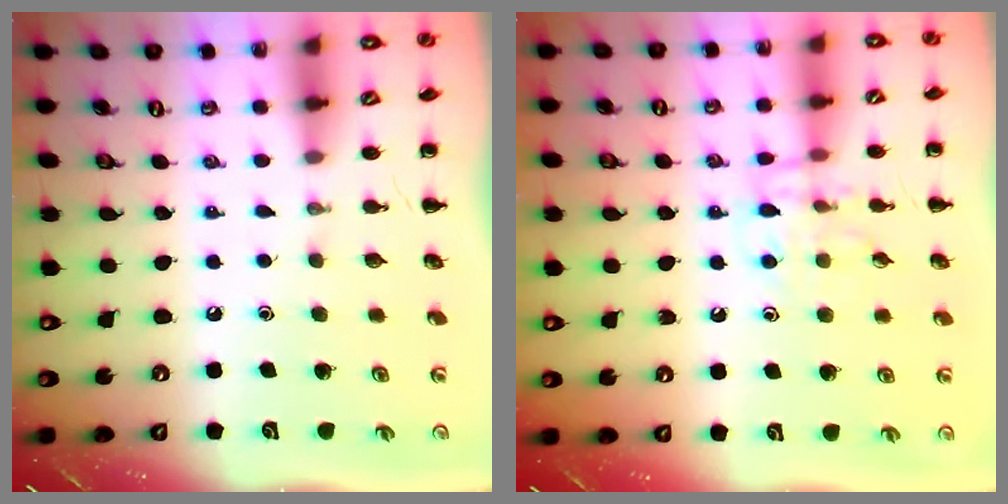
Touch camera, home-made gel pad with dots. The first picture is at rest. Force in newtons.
{"total": 10.0, "press": 10.0, "slide": 0.8}